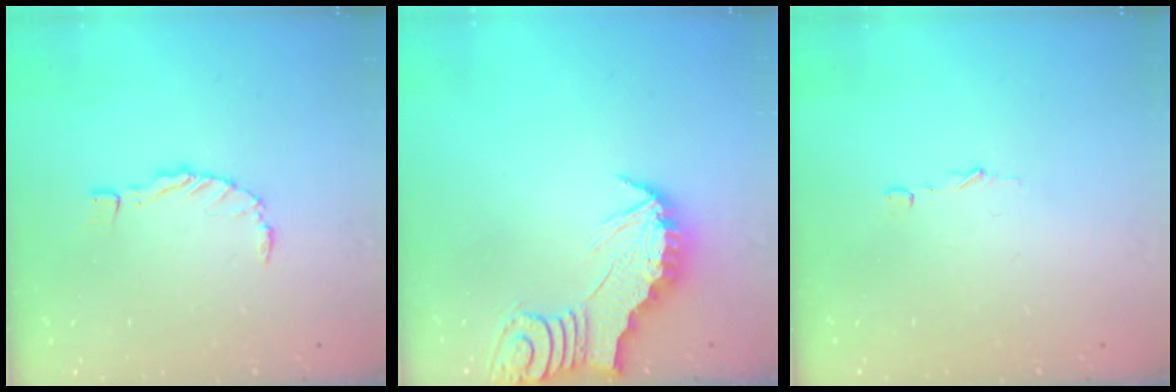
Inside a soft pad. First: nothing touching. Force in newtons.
{"total": 2.8, "press": 2.8, "slide": 0.3}
{"total": 2.8, "press": 2.8, "slide": 0.2}